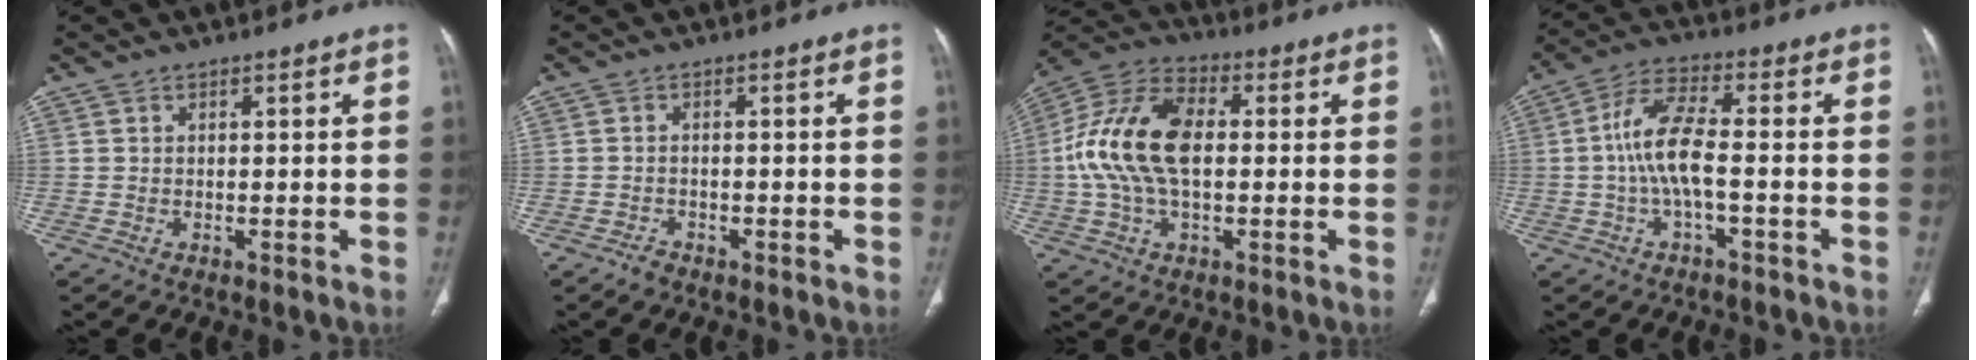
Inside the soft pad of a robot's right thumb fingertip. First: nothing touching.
{"total": 1.7, "force": [-1.3, 1.0, 0.5], "torque": [-0.011, 0.005, -0.020]}
{"total": 16.1, "force": [0.6, 9.3, 13.1], "torque": [-0.262, 0.029, 0.004]}
{"total": 9.0, "force": [-1.2, 2.9, 8.4], "torque": [-0.186, 0.028, -0.027]}